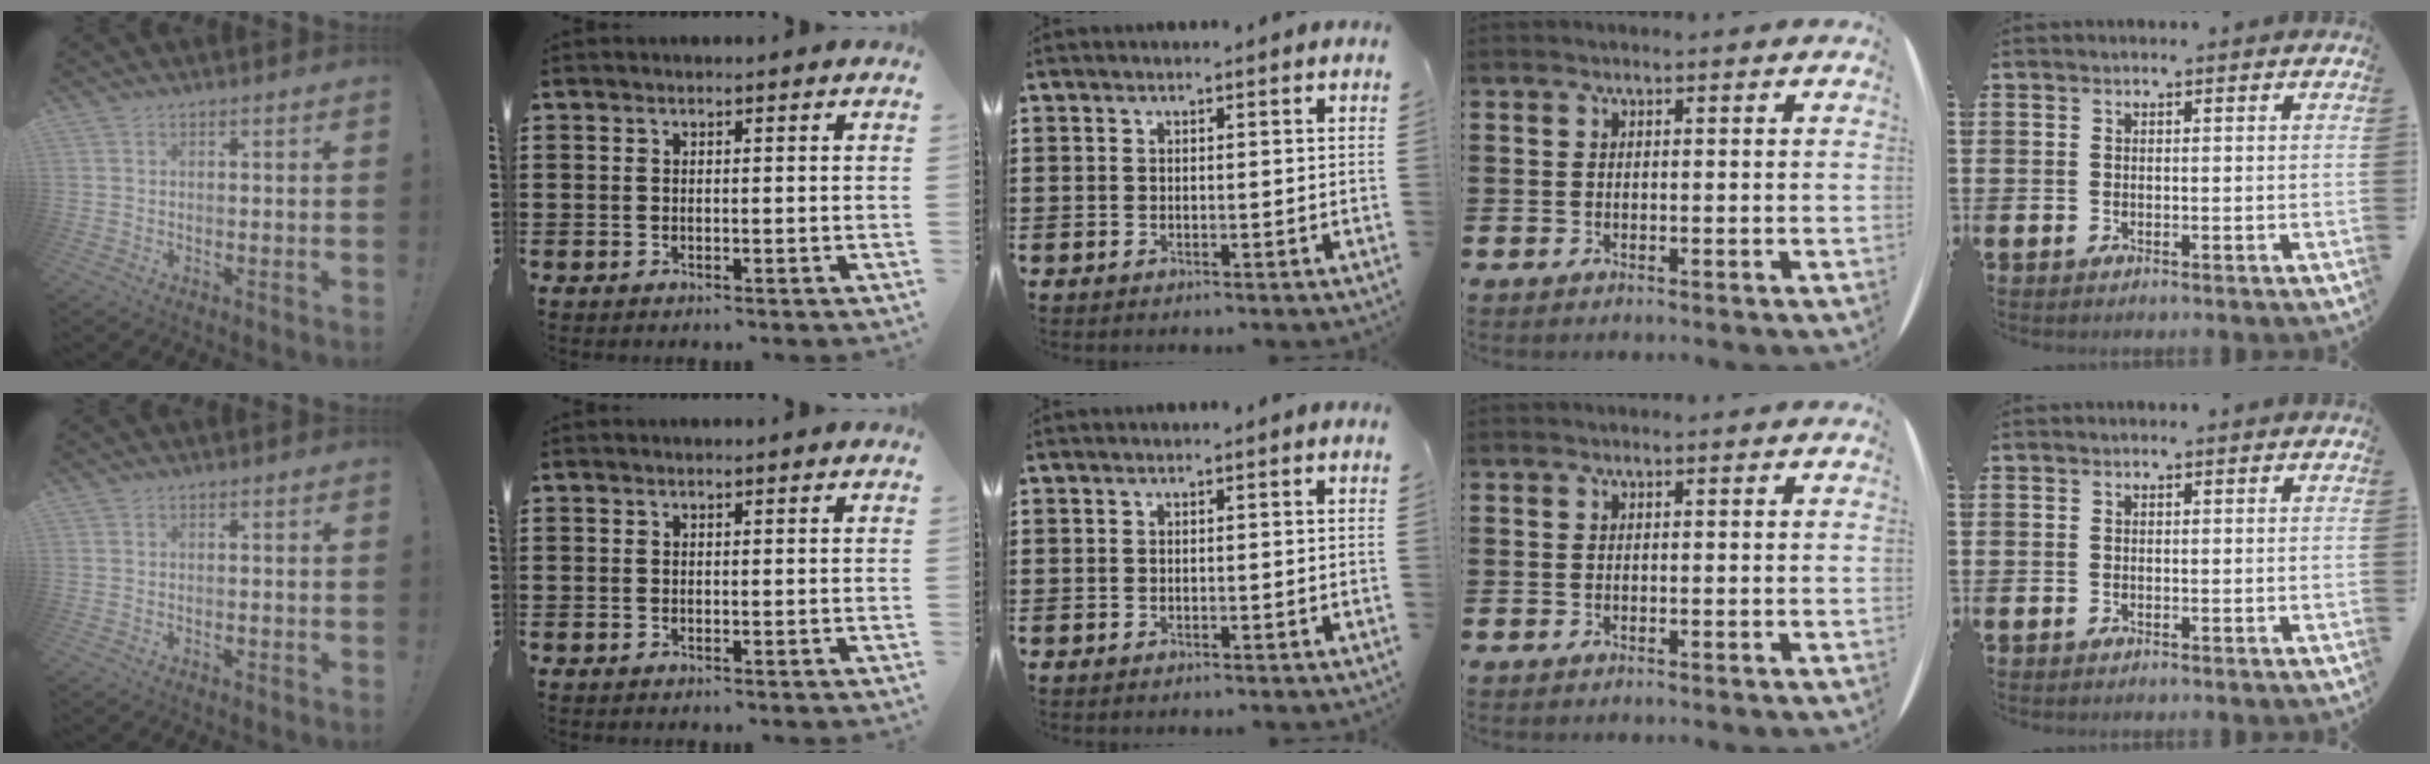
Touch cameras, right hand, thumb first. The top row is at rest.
{"thumb": {"total": 0.6, "force": [-0.5, 0.2, 0.2], "torque": [-0.002, 0.000, -0.010]}}